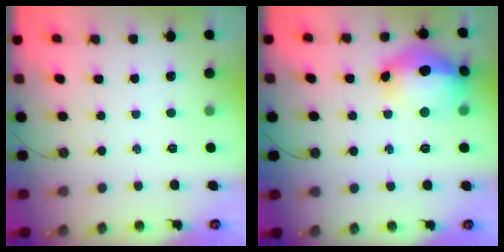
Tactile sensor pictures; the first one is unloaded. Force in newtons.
{"total": 18.0, "press": 17.9, "slide": 1.8}